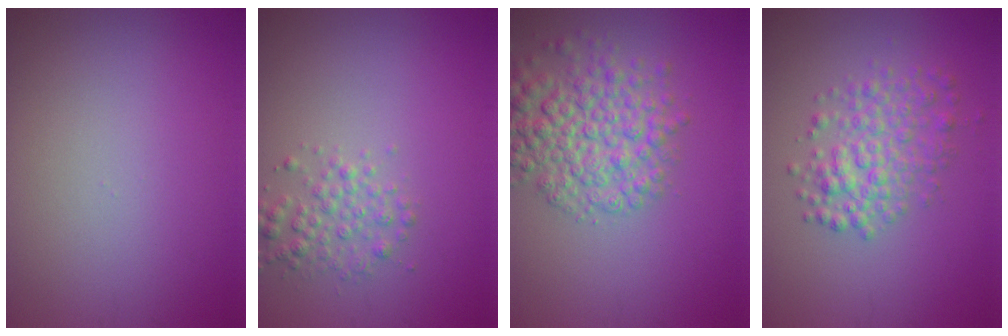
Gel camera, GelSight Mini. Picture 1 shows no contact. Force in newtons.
{"total": 2.2, "press": 2.2, "slide": 0.0}
{"total": 6.3, "press": 6.2, "slide": 0.2}
{"total": 3.9, "press": 3.9, "slide": 0.2}